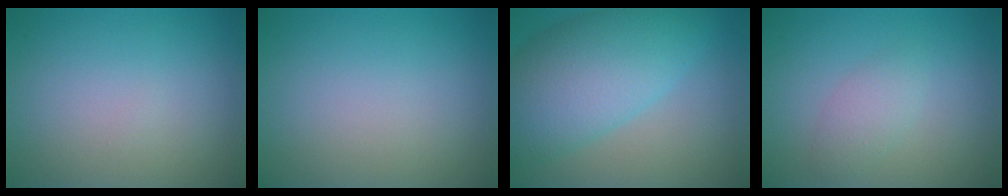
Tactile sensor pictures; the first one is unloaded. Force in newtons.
{"total": 0.0}
{"total": 9.1, "press": 9.1, "slide": 0.3}
{"total": 1.8, "press": 1.8, "slide": 0.1}